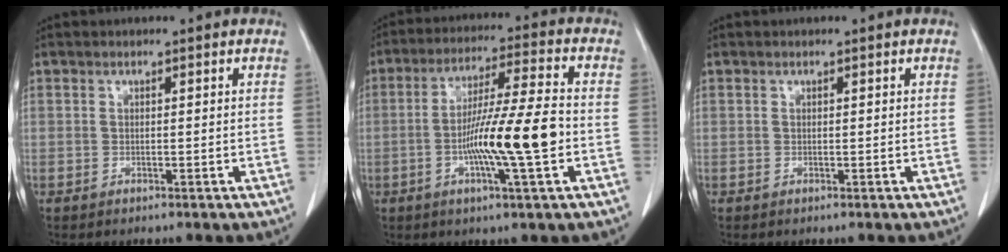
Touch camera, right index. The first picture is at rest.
{"total": 12.5, "force": [-2.6, 0.0, 12.2], "torque": [-0.220, -0.004, -0.050]}
{"total": 0.0}